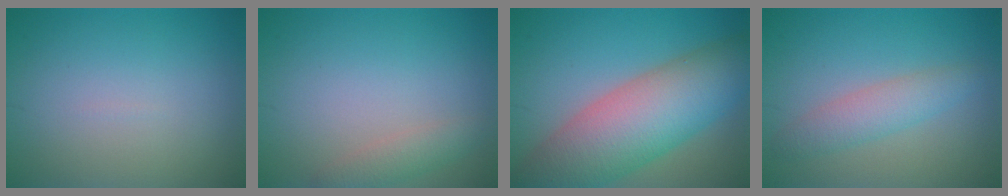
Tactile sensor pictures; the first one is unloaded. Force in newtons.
{"total": 1.9, "press": 1.9, "slide": 0.1}
{"total": 10.9, "press": 10.9, "slide": 0.6}
{"total": 2.9, "press": 2.9, "slide": 0.1}